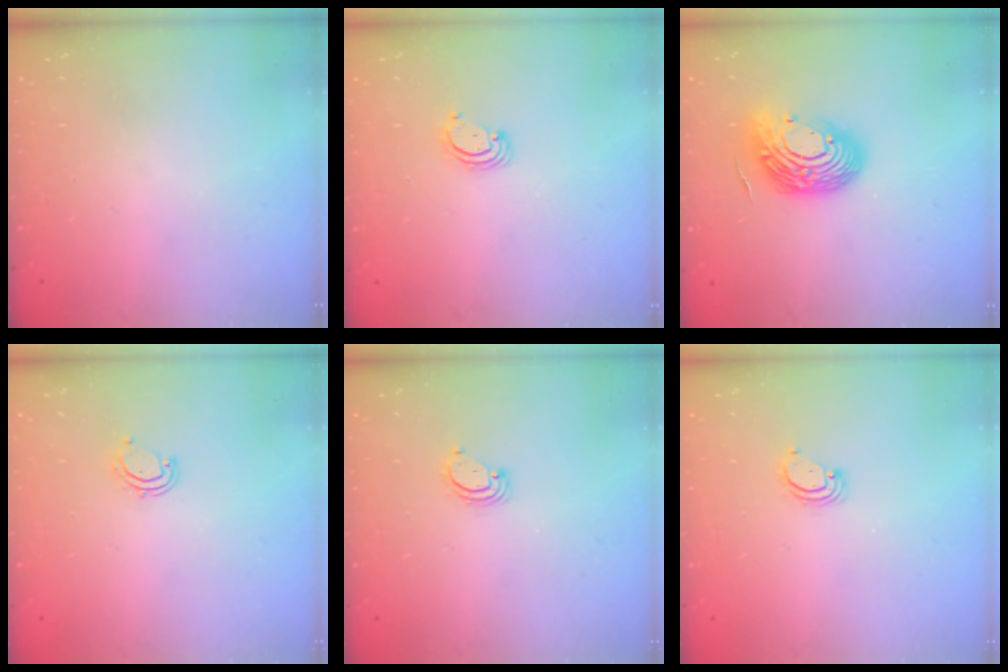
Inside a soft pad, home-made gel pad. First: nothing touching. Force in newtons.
{"total": 2.3, "press": 2.3, "slide": 0.2}
{"total": 15.4, "press": 15.3, "slide": 1.4}
{"total": 4.8, "press": 4.5, "slide": 1.8}
{"total": 2.6, "press": 2.6, "slide": 0.1}
{"total": 2.6, "press": 2.6, "slide": 0.1}